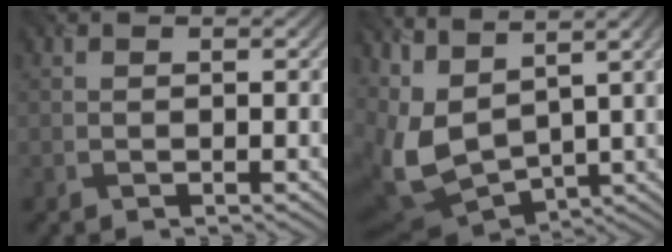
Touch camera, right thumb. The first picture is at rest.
{"total": 11.7, "force": [3.3, 4.8, 10.1], "torque": [-0.252, -0.003, 0.081]}